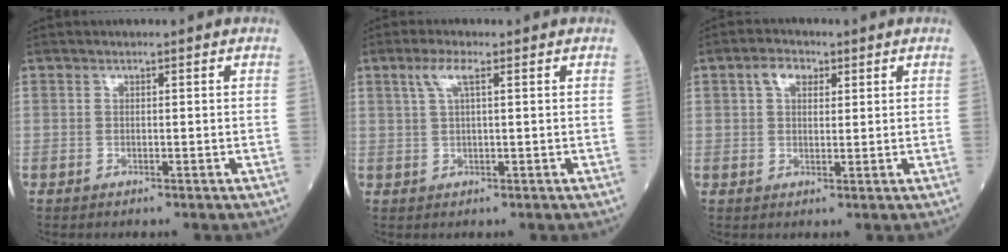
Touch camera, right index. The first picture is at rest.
{"total": 3.3, "force": [1.7, 0.5, 2.8], "torque": [-0.067, 0.012, 0.038]}
{"total": 3.6, "force": [1.8, 2.2, 2.2], "torque": [-0.044, 0.013, 0.034]}